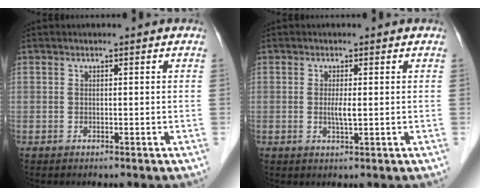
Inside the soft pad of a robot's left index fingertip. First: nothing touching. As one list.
[{"total": 2.2, "force": [0.1, 0.4, 2.1], "torque": [-0.039, -0.006, 0.003]}]